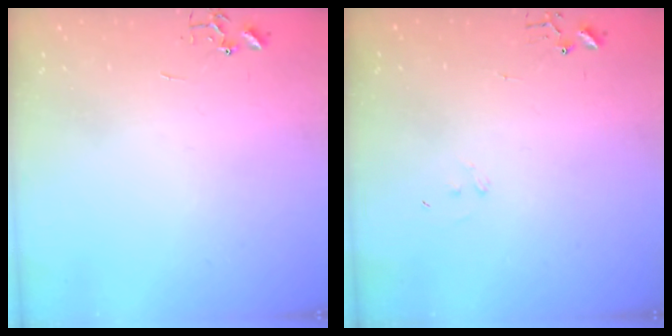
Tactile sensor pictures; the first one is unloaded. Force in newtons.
{"total": 6.8, "press": 6.8, "slide": 0.5}